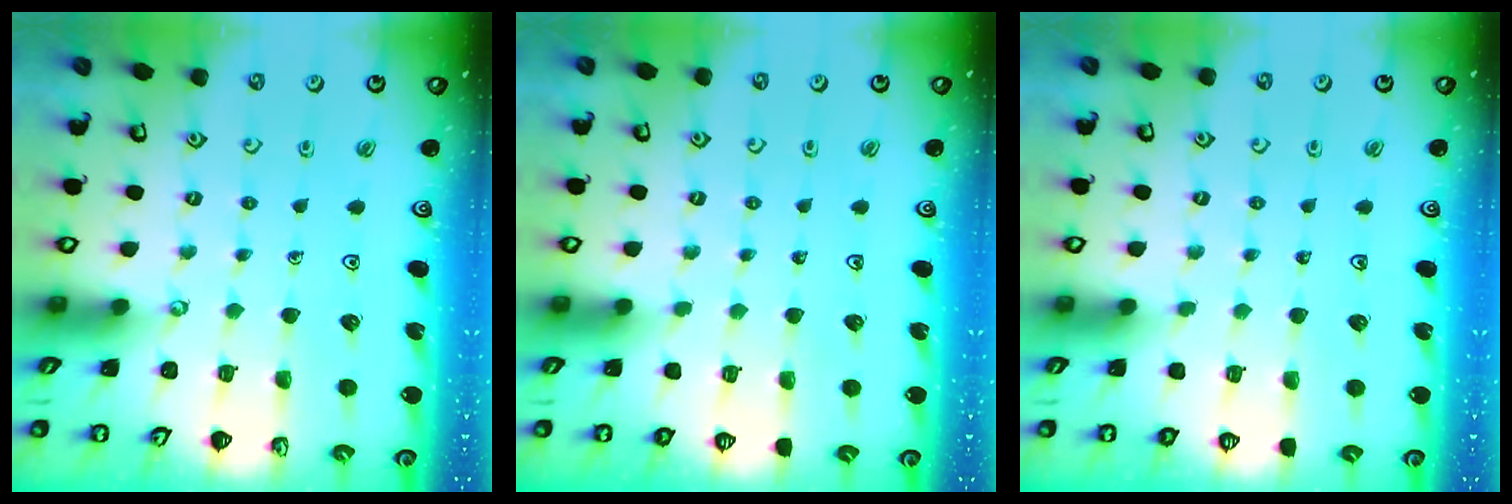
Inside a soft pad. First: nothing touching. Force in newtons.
{"total": 0.0}
{"total": 0.0}